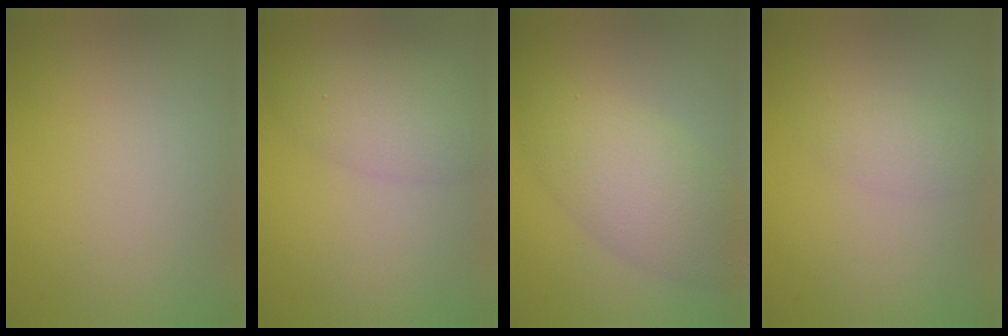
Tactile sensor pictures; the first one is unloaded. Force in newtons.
{"total": 4.0, "press": 4.0, "slide": 0.2}
{"total": 5.1, "press": 5.1, "slide": 0.1}
{"total": 1.6, "press": 1.6, "slide": 0.0}